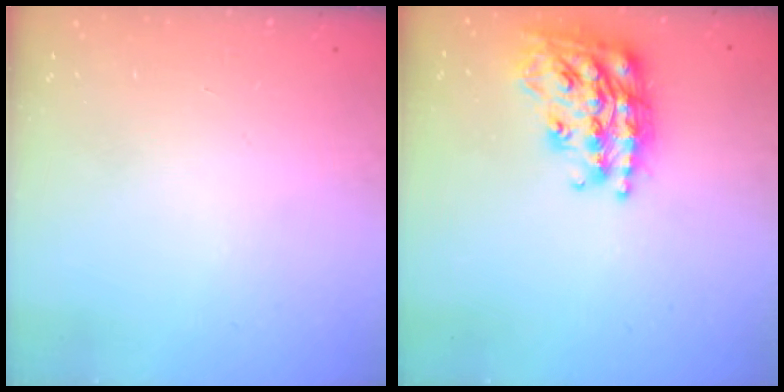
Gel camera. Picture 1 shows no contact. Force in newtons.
{"total": 22.0, "press": 21.9, "slide": 1.4}